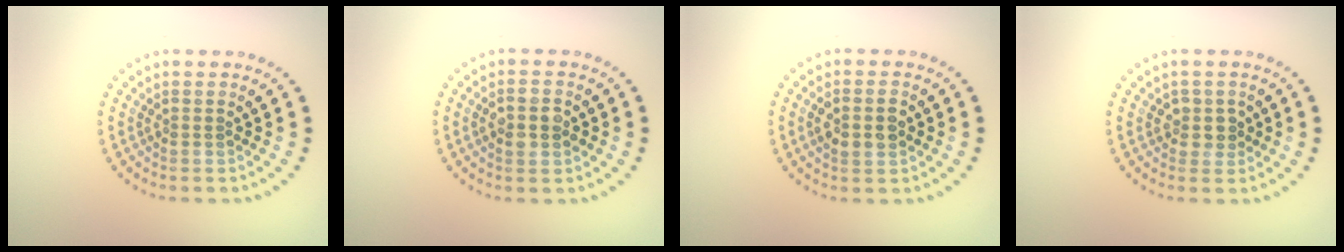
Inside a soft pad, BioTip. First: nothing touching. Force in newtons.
{"total": 2.7, "press": 2.7, "slide": 0.2}
{"total": 2.5, "press": 2.5, "slide": 0.3}
{"total": 1.8, "press": 1.4, "slide": 1.1}